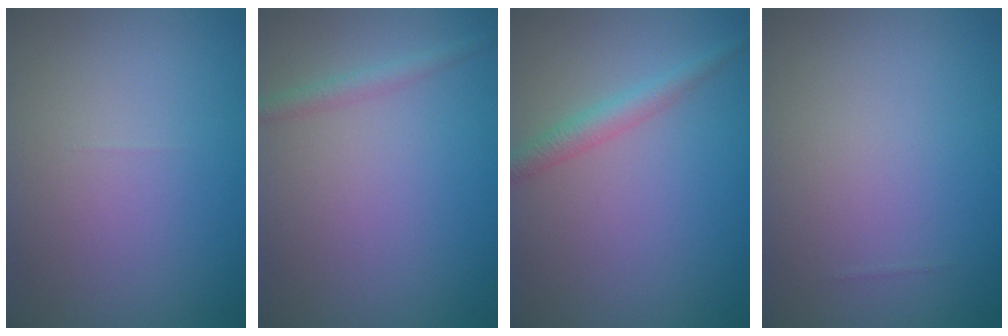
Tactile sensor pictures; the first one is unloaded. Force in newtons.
{"total": 1.5, "press": 1.5, "slide": 0.0}
{"total": 2.2, "press": 2.2, "slide": 0.1}
{"total": 0.0}